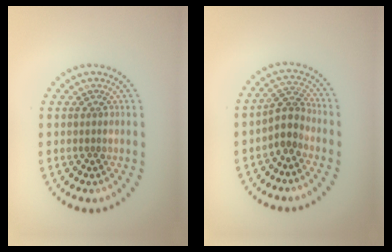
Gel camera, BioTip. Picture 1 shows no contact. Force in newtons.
{"total": 2.6, "press": 2.0, "slide": 1.6}